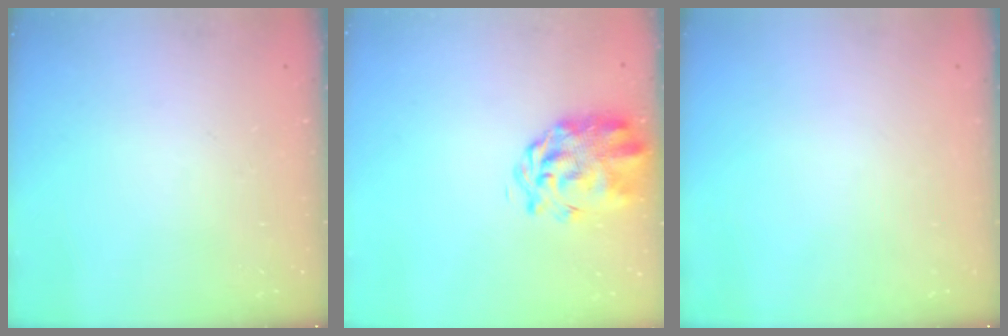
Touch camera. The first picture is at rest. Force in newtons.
{"total": 4.2, "press": 3.7, "slide": 1.9}
{"total": 0.0}